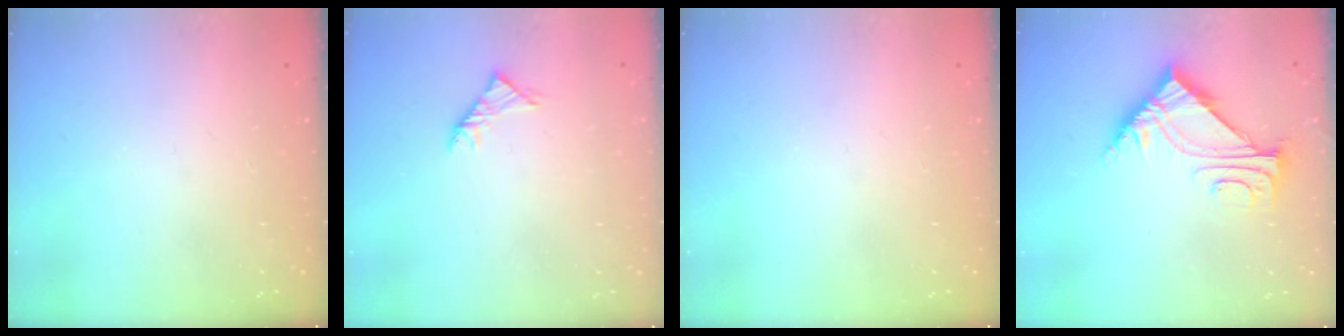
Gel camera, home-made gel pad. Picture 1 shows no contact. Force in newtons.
{"total": 2.9, "press": 2.8, "slide": 0.8}
{"total": 0.0}
{"total": 8.0, "press": 8.0, "slide": 0.8}